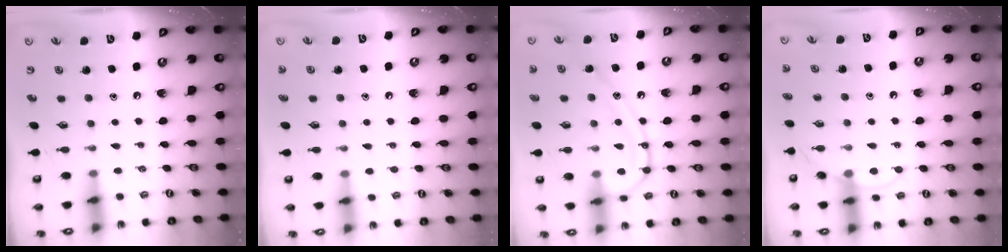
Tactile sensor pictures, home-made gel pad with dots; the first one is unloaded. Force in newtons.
{"total": 4.2, "press": 4.1, "slide": 0.4}
{"total": 15.0, "press": 14.9, "slide": 1.4}
{"total": 7.3, "press": 7.3, "slide": 0.7}